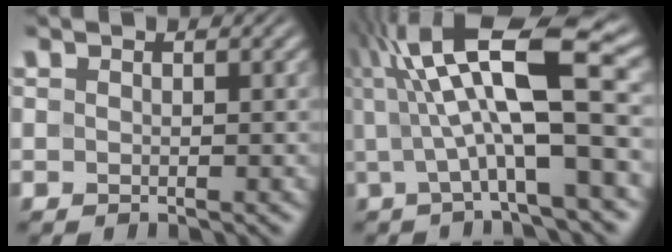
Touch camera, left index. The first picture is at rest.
{"total": 12.5, "force": [2.6, 3.0, 11.9], "torque": [-0.192, 0.019, 0.046]}